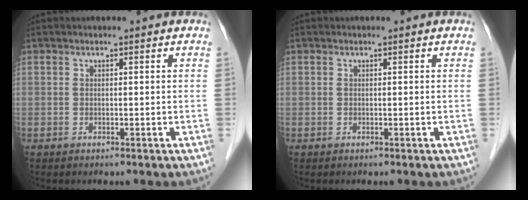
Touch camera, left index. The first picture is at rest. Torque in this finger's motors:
{"motor_torque": [0.02, 0.01, -0.01, -0.01]}